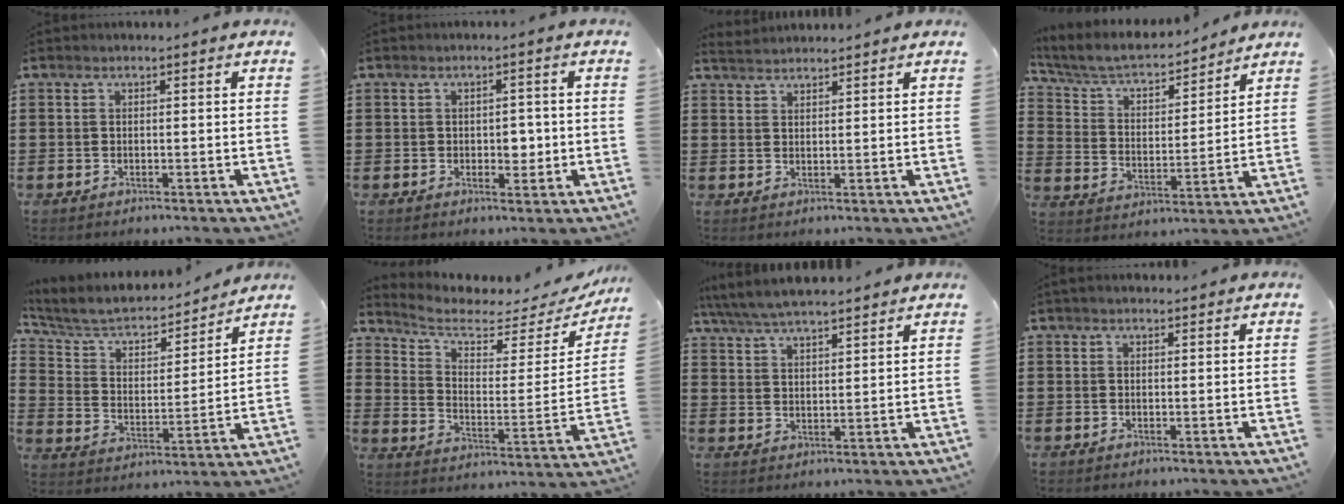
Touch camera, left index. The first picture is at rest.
{"total": 3.1, "force": [0.0, 2.0, 2.3], "torque": [-0.033, -0.001, -0.006]}
{"total": 2.3, "force": [2.3, 0.1, 0.0], "torque": [-0.007, 0.000, 0.046]}
{"total": 5.9, "force": [5.2, 1.5, 2.4], "torque": [-0.070, -0.034, 0.083]}
{"total": 5.7, "force": [4.9, 2.1, 2.2], "torque": [-0.069, -0.034, 0.077]}
{"total": 5.5, "force": [4.3, 2.2, 2.7], "torque": [-0.078, -0.030, 0.070]}
{"total": 5.4, "force": [5.1, 0.6, 1.9], "torque": [-0.054, -0.017, 0.092]}
{"total": 0.9, "force": [0.7, 0.3, 0.4], "torque": [-0.009, 0.002, 0.014]}